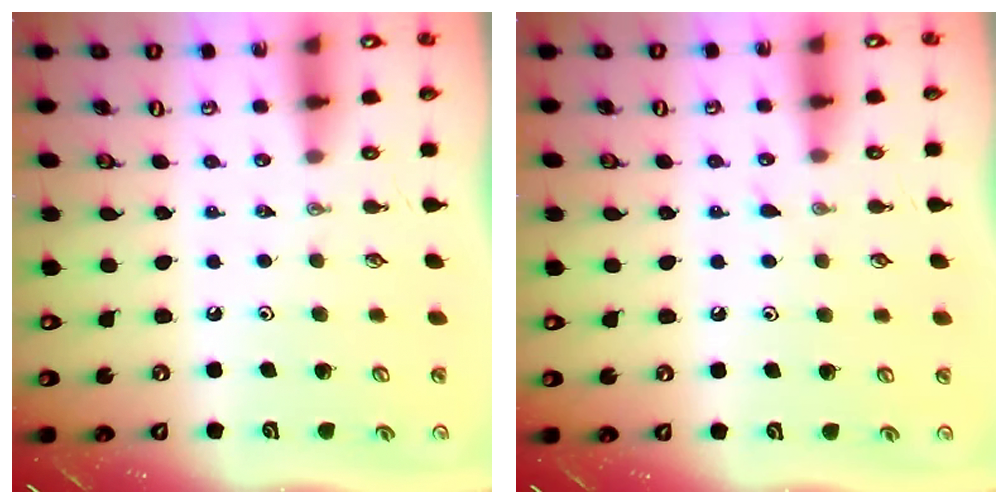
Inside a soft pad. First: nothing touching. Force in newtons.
{"total": 3.4, "press": 3.4, "slide": 0.4}